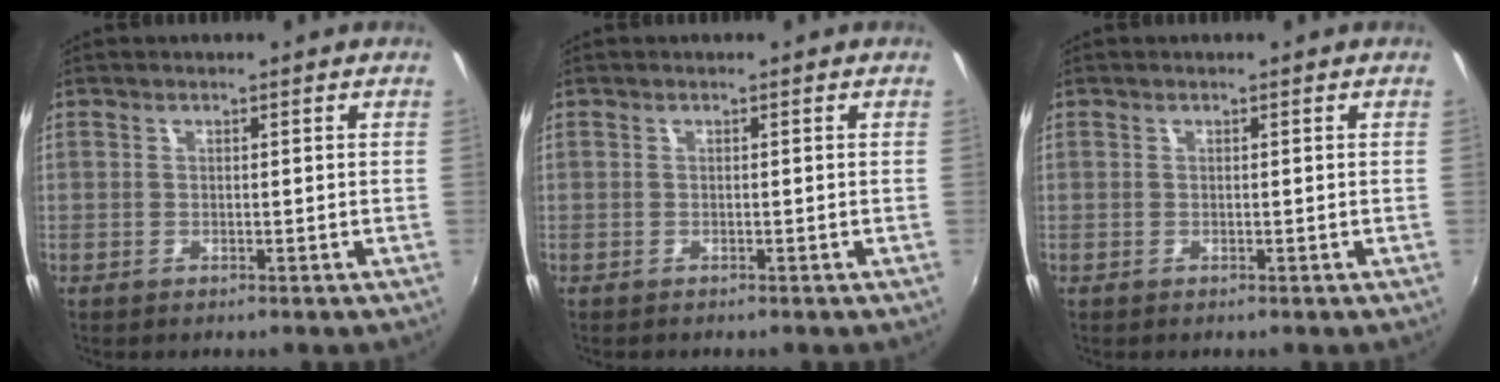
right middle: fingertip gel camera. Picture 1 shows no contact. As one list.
[{"total": 0.0}, {"total": 0.0}]